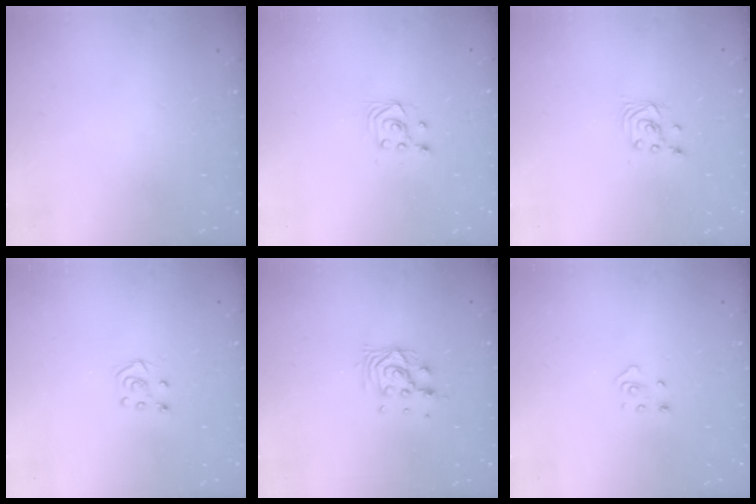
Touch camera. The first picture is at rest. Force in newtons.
{"total": 2.9, "press": 2.6, "slide": 1.3}
{"total": 2.2, "press": 2.2, "slide": 0.2}
{"total": 5.3, "press": 5.3, "slide": 0.6}
{"total": 8.4, "press": 8.4, "slide": 0.6}
{"total": 3.3, "press": 3.3, "slide": 0.3}